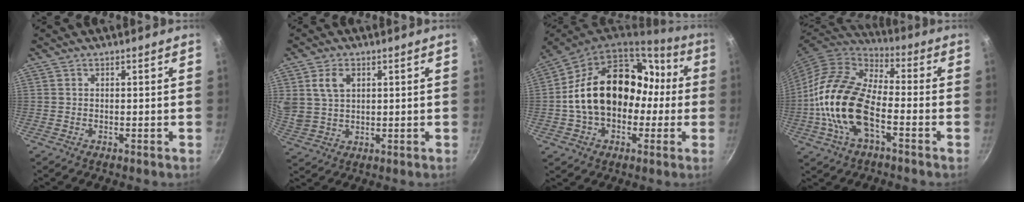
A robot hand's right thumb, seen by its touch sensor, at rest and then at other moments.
{"total": 6.8, "force": [2.5, 4.7, 4.2], "torque": [-0.069, -0.007, 0.056]}
{"total": 23.7, "force": [0.0, 17.1, 16.5], "torque": [-0.246, 0.071, 0.007]}
{"total": 19.6, "force": [-4.8, 10.3, 16.0], "torque": [-0.297, 0.032, -0.106]}